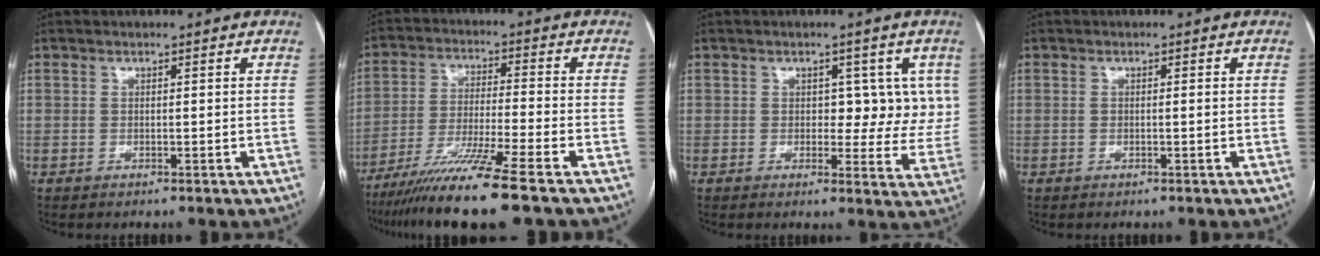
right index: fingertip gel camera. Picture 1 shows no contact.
{"total": 12.3, "force": [-9.2, -1.9, 7.8], "torque": [-0.138, -0.039, -0.159]}
{"total": 6.3, "force": [1.8, 4.1, 4.4], "torque": [-0.026, 0.008, 0.020]}
{"total": 0.7, "force": [0.0, 0.2, 0.7], "torque": [-0.016, 0.000, 0.002]}